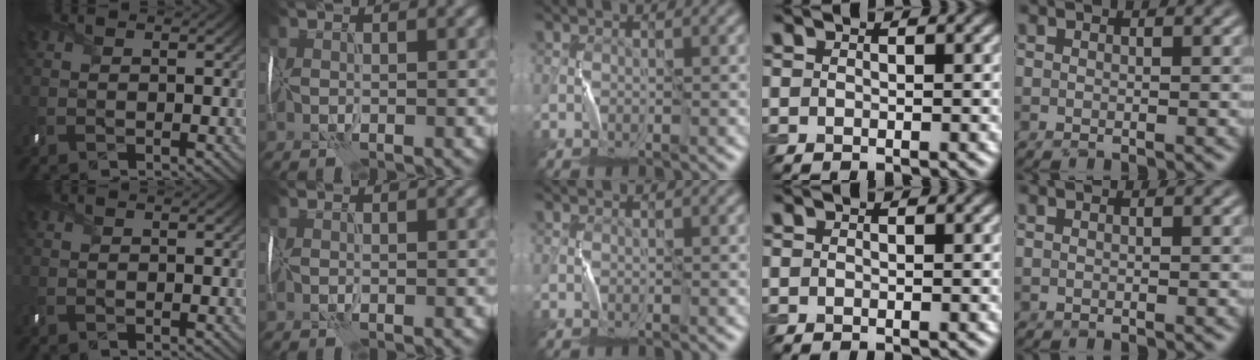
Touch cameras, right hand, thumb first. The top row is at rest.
{}